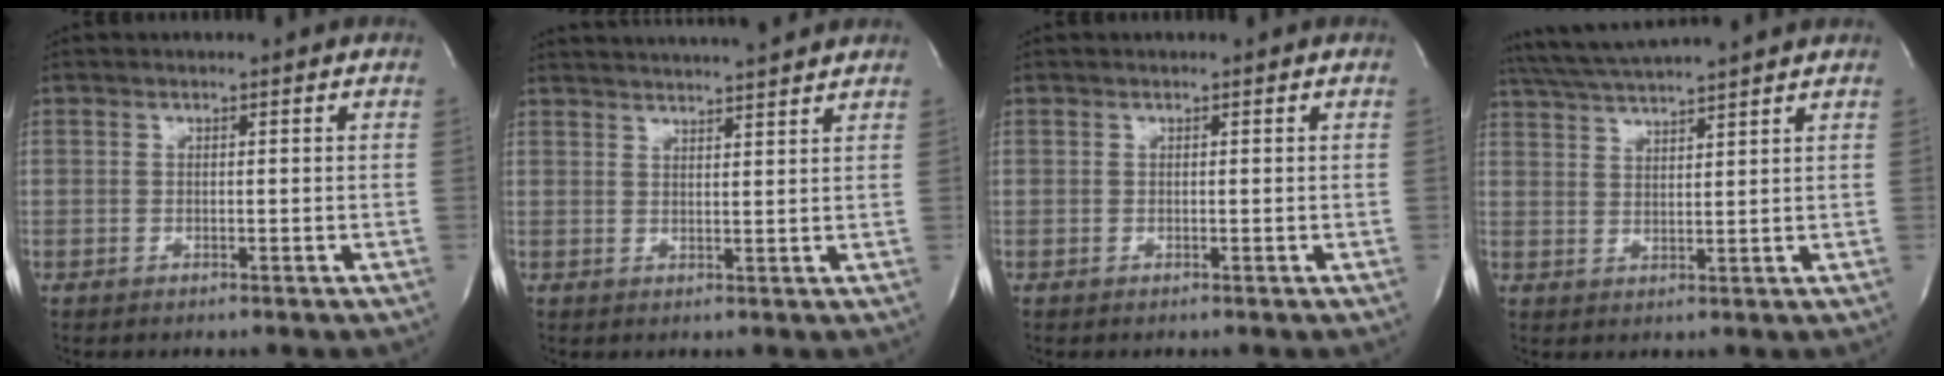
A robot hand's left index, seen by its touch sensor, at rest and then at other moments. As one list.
[{"total": 12.2, "force": [11.3, 0.2, 4.5], "torque": [-0.077, 0.011, 0.151]}, {"total": 0.0}, {"total": 10.0, "force": [9.1, -0.9, 4.1], "torque": [-0.078, 0.019, 0.144]}]